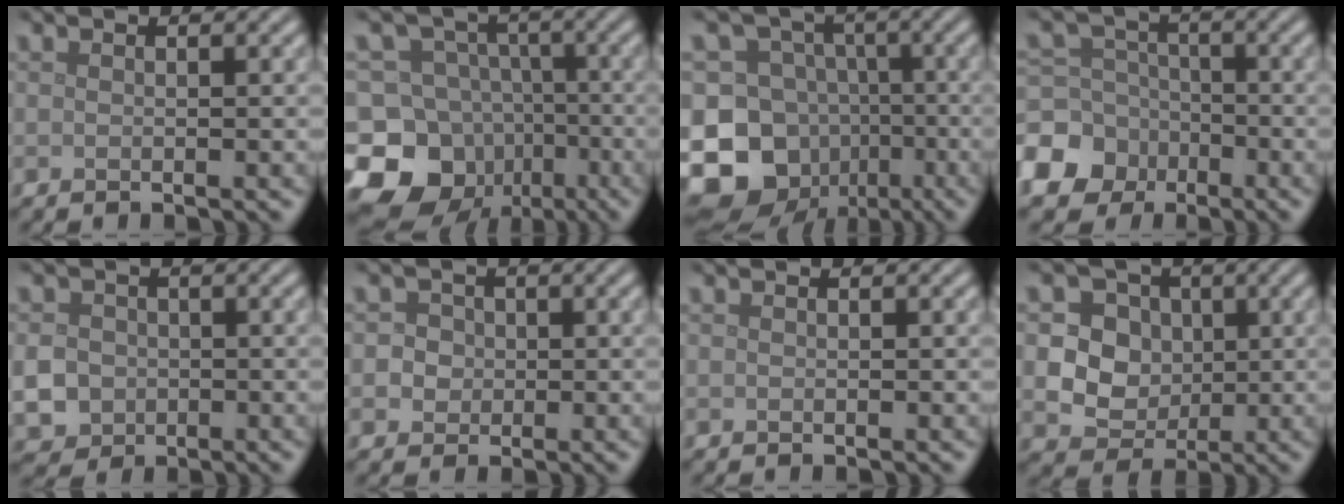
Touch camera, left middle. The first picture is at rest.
{"total": 15.4, "force": [-7.5, 12.7, 4.5], "torque": [-0.117, -0.024, -0.131]}
{"total": 16.2, "force": [-6.9, 13.5, 5.7], "torque": [-0.140, -0.031, -0.122]}
{"total": 8.5, "force": [-4.5, 6.9, 1.9], "torque": [-0.043, -0.019, -0.105]}
{"total": 4.4, "force": [-0.8, 4.0, 1.6], "torque": [-0.036, -0.009, -0.022]}
{"total": 3.5, "force": [0.6, 3.2, 1.3], "torque": [-0.001, 0.022, -0.005]}
{"total": 0.0}
{"total": 6.4, "force": [1.2, 5.5, 3.0], "torque": [-0.045, 0.013, 0.012]}